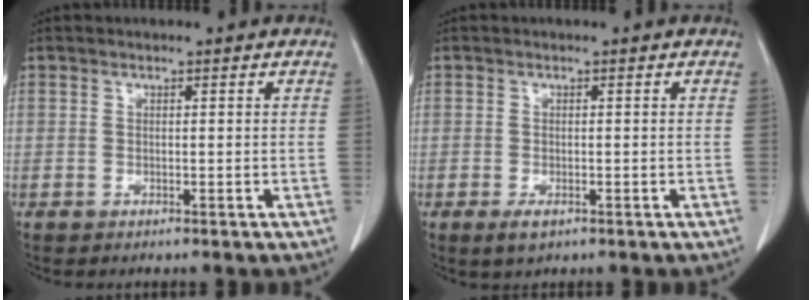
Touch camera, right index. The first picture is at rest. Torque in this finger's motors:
{"motor_torque": [0.07, -0.08, -0.02, -0.02]}